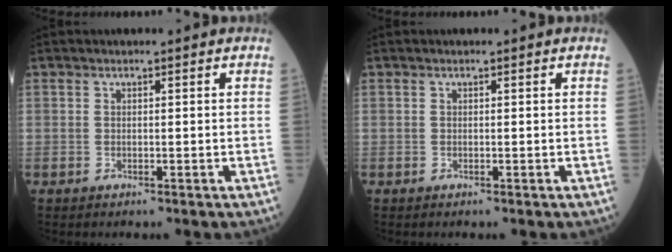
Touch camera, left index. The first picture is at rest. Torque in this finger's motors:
{"motor_torque": [0.00, 0.00, 0.00, 0.00]}